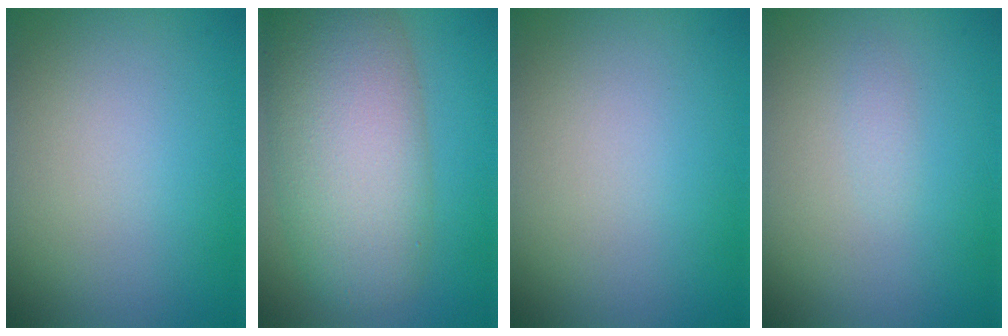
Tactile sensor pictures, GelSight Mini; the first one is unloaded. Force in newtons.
{"total": 10.0, "press": 10.0, "slide": 0.9}
{"total": 0.0}
{"total": 0.6, "press": 0.6, "slide": 0.0}